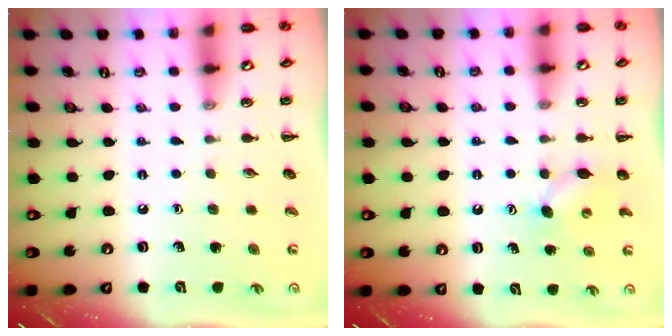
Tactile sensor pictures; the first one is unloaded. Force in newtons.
{"total": 4.8, "press": 4.7, "slide": 1.3}